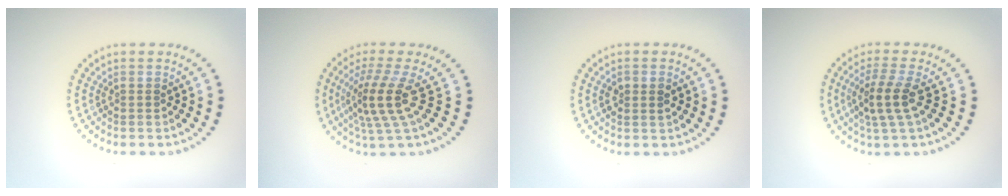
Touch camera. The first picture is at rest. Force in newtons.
{"total": 4.2, "press": 3.0, "slide": 2.9}
{"total": 1.6, "press": 1.5, "slide": 0.4}
{"total": 3.3, "press": 2.8, "slide": 1.7}